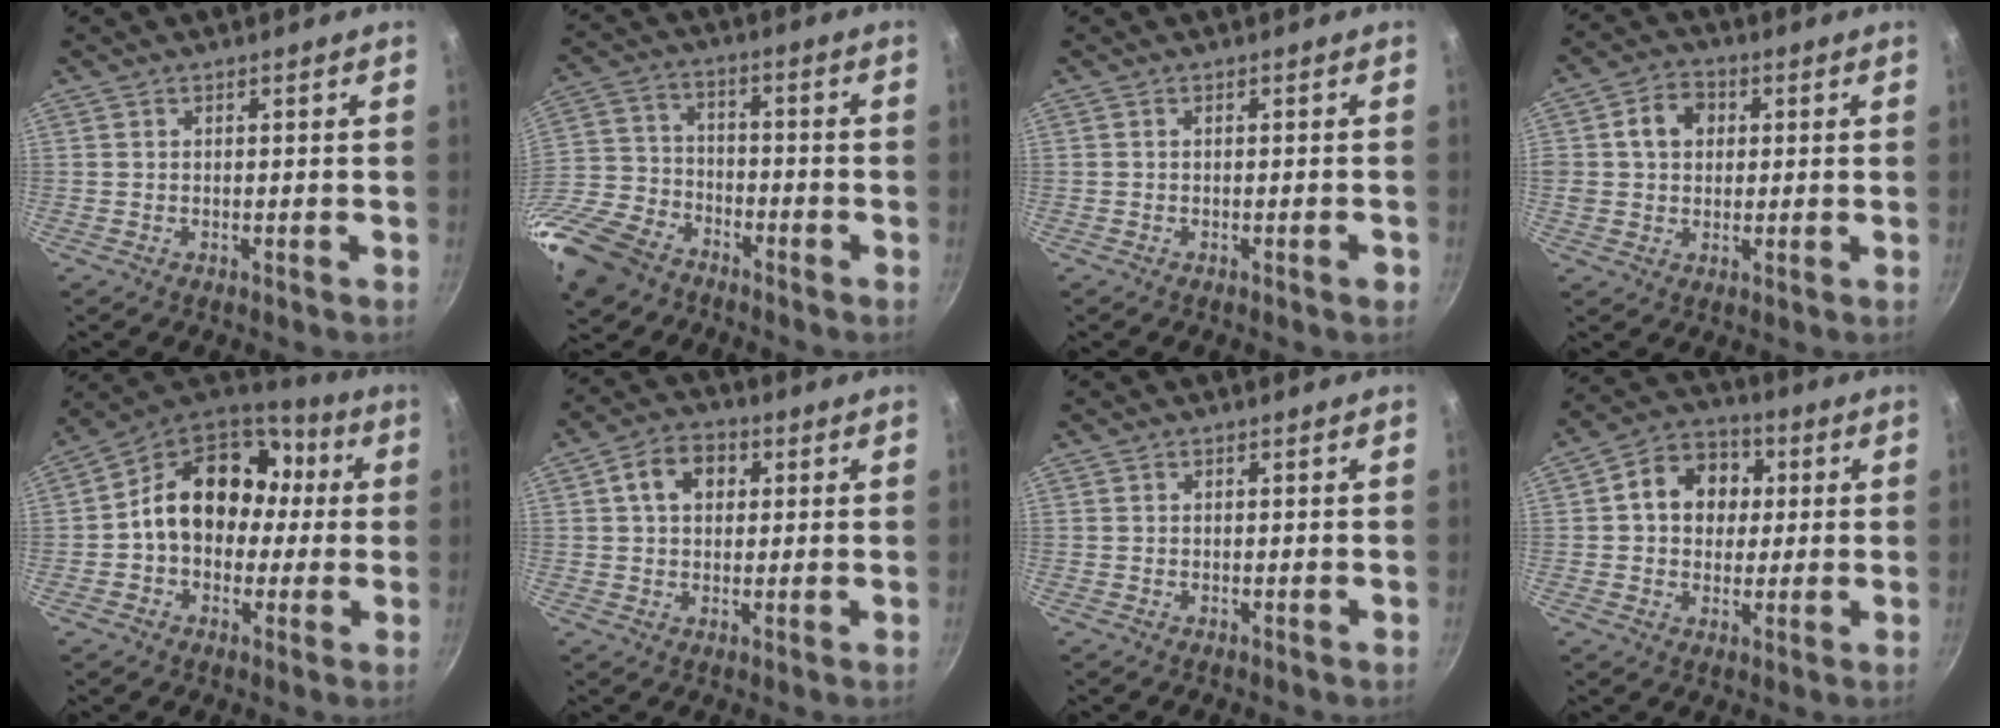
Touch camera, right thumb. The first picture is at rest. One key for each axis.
{"total": 17.9, "fx": -11.4, "fy": 11.2, "fz": 8.1, "tx": -0.178, "ty": 0.052, "tz": -0.227}
{"total": 1.3, "fx": -0.7, "fy": 0.2, "fz": 1.1, "tx": -0.019, "ty": 0.008, "tz": -0.010}
{"total": 7.3, "fx": 1.6, "fy": 6.0, "fz": 3.8, "tx": -0.039, "ty": 0.010, "tz": 0.017}
{"total": 18.4, "fx": 1.2, "fy": 14.3, "fz": 11.5, "tx": -0.143, "ty": 0.052, "tz": 0.008}
{"total": 7.3, "fx": 2.0, "fy": 5.4, "fz": 4.5, "tx": -0.054, "ty": 0.009, "tz": 0.023}
{"total": 0.0}
{"total": 11.2, "fx": 1.9, "fy": 9.1, "fz": 6.2, "tx": -0.065, "ty": 0.016, "tz": 0.014}